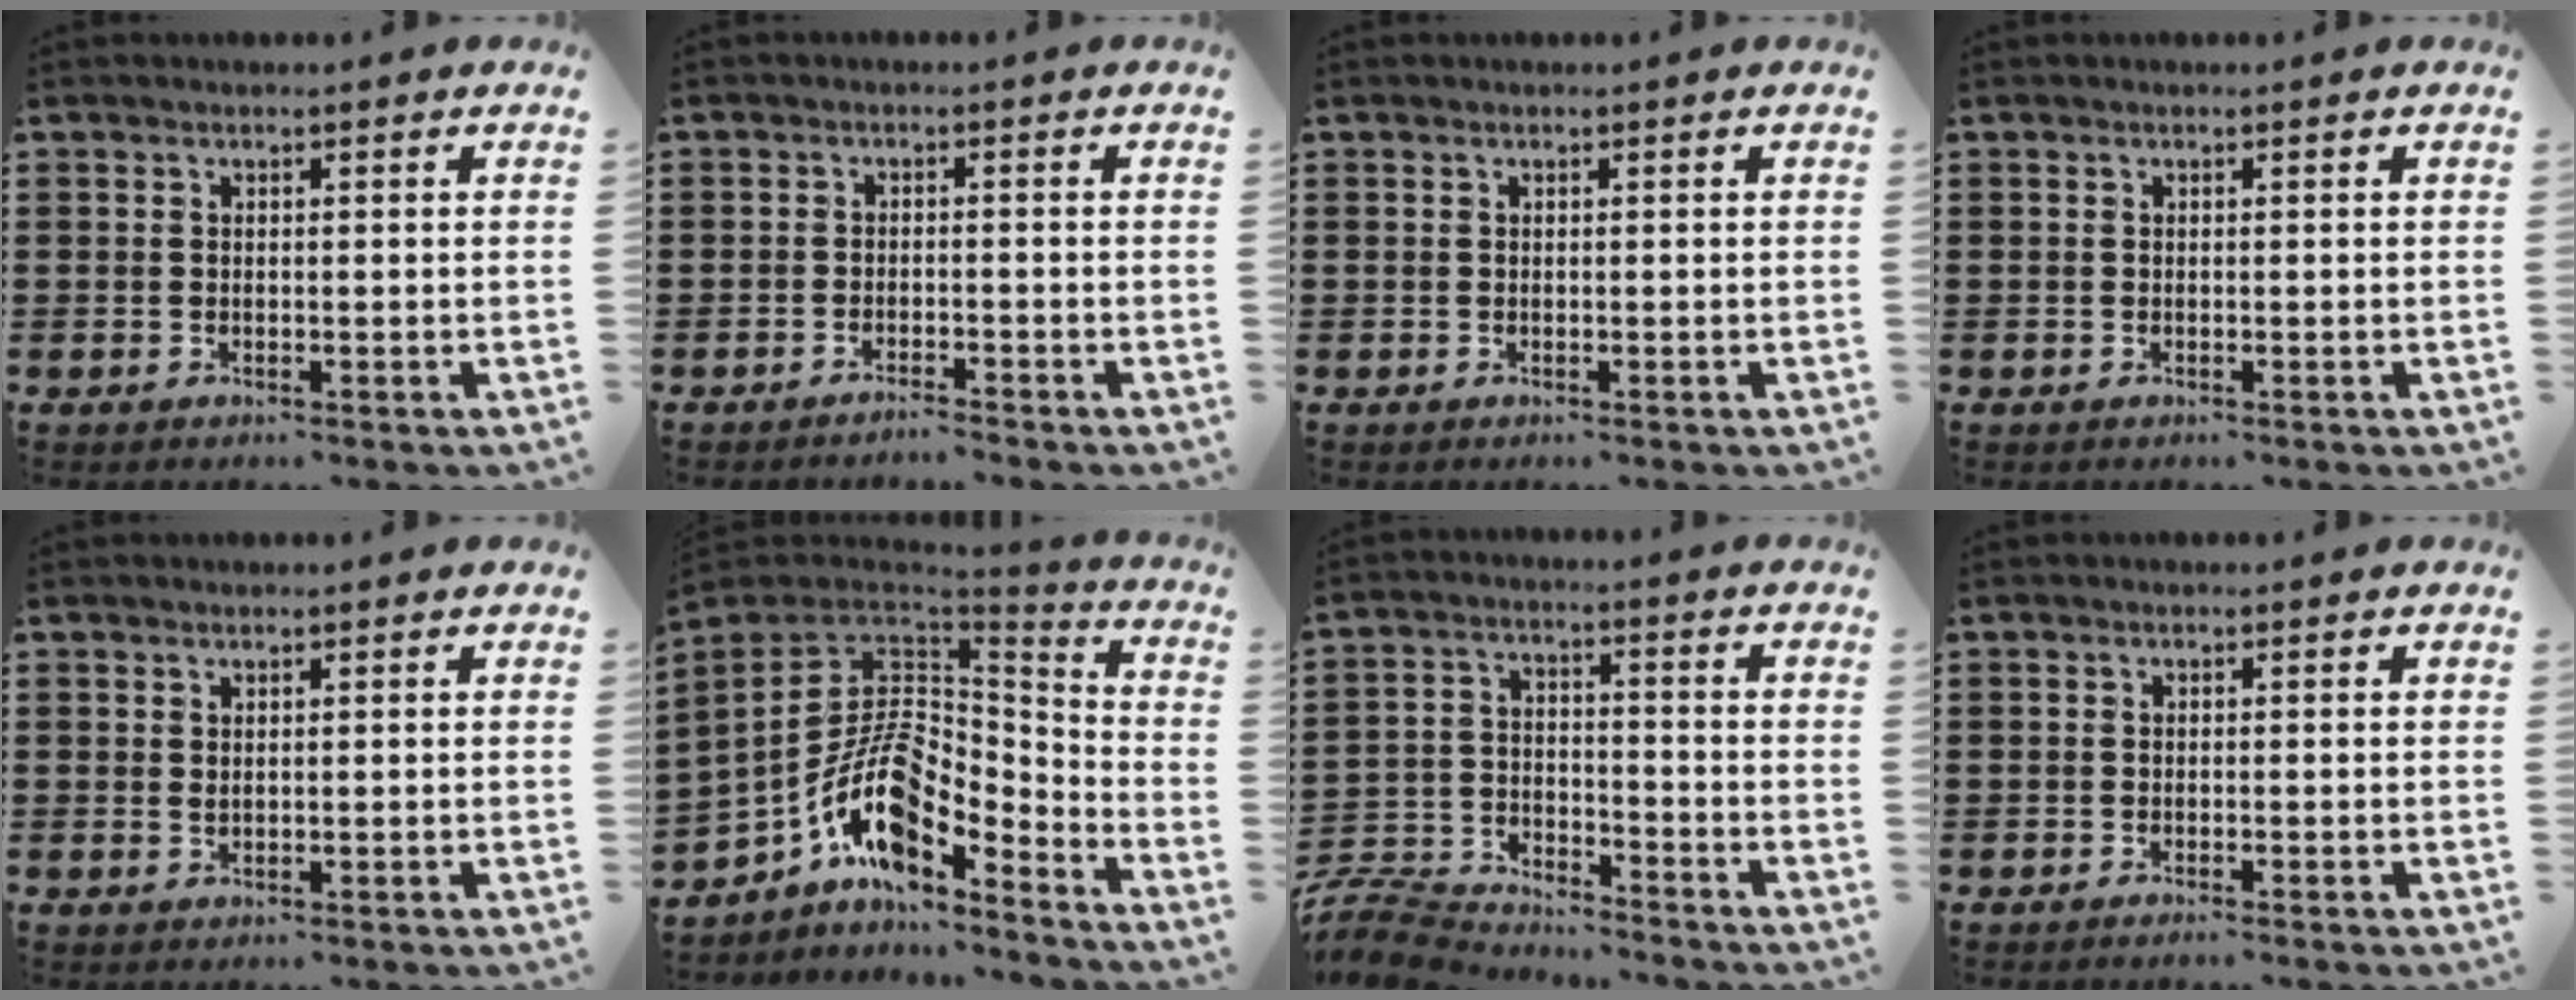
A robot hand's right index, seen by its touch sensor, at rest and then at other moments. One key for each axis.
{"total": 1.5, "fx": -1.5, "fy": 0.0, "fz": 0.1, "tx": -0.005, "ty": 0.004, "tz": -0.031}
{"total": 0.0}
{"total": 0.0}
{"total": 1.1, "fx": 0.9, "fy": 0.3, "fz": 0.7, "tx": -0.014, "ty": 0.002, "tz": 0.016}
{"total": 12.8, "fx": -4.3, "fy": 7.4, "fz": 9.6, "tx": -0.219, "ty": 0.003, "tz": -0.088}
{"total": 7.8, "fx": -7.5, "fy": 1.6, "fz": 1.0, "tx": -0.039, "ty": 0.013, "tz": -0.155}
{"total": 0.6, "fx": -0.6, "fy": -0.1, "fz": 0.2, "tx": -0.004, "ty": -0.001, "tz": -0.012}